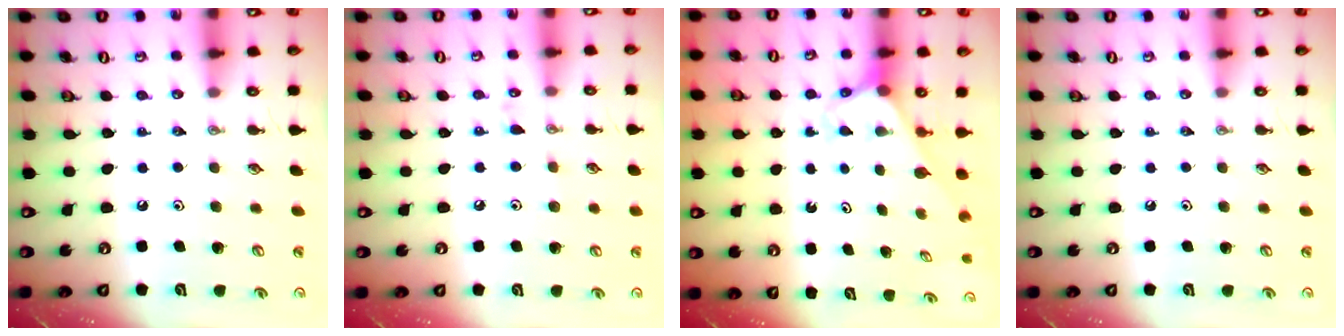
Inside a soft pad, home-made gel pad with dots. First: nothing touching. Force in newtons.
{"total": 6.3, "press": 6.3, "slide": 0.6}
{"total": 2.7, "press": 2.7, "slide": 0.1}
{"total": 0.0}